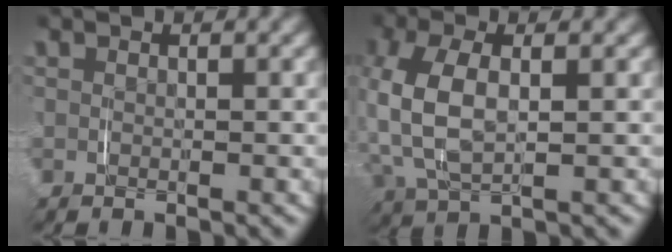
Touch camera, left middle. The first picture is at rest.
{"total": 6.1, "force": [0.7, 3.7, 4.8], "torque": [-0.140, -0.003, 0.022]}